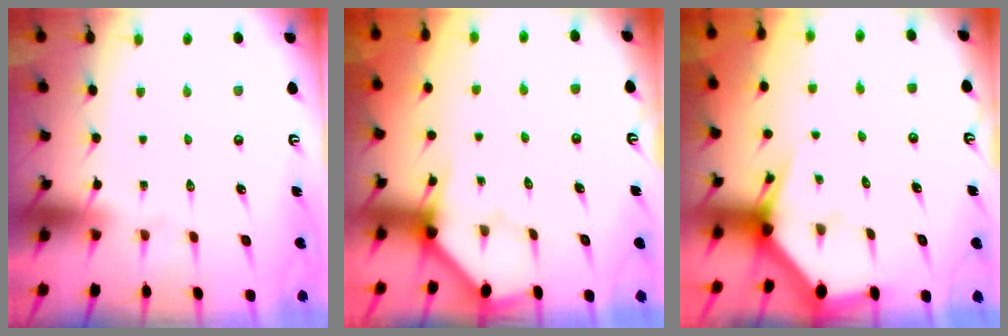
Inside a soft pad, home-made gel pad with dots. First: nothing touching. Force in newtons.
{"total": 3.7, "press": 3.7, "slide": 0.4}
{"total": 2.9, "press": 2.9, "slide": 0.2}